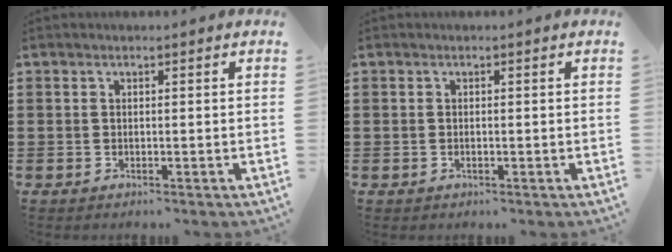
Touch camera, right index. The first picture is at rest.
{"total": 0.0}